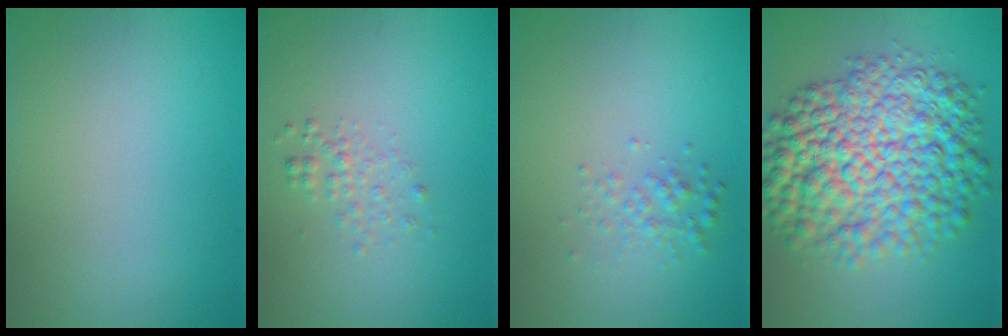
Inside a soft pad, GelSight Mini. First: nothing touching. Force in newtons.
{"total": 1.4, "press": 1.4, "slide": 0.1}
{"total": 1.7, "press": 1.7, "slide": 0.1}
{"total": 12.0, "press": 12.0, "slide": 0.1}